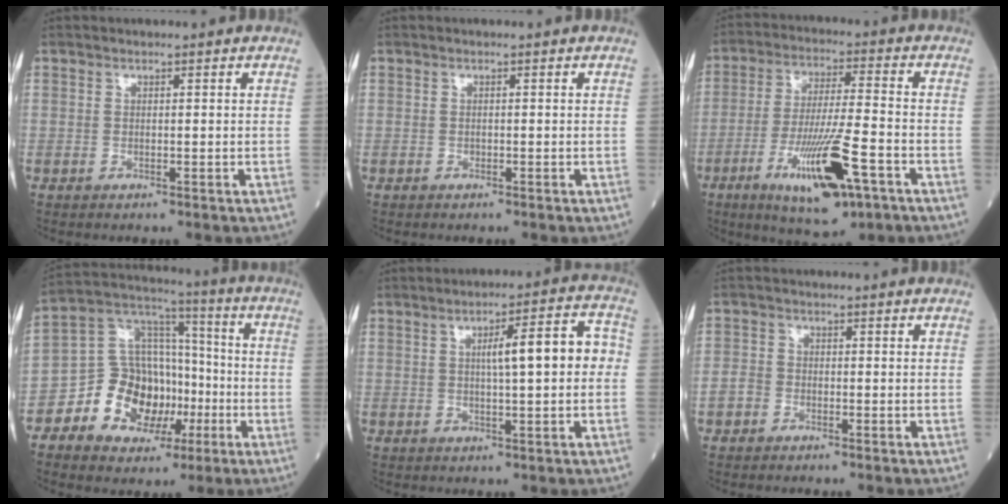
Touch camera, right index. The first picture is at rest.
{"total": 0.0}
{"total": 13.9, "force": [-6.2, 2.0, 12.3], "torque": [-0.227, -0.019, -0.099]}
{"total": 13.3, "force": [-4.6, 10.1, 7.4], "torque": [-0.137, 0.041, -0.073]}
{"total": 8.4, "force": [0.6, 1.3, 8.2], "torque": [-0.119, 0.028, 0.008]}
{"total": 2.2, "force": [-1.3, 1.6, 0.7], "torque": [-0.015, 0.006, -0.027]}